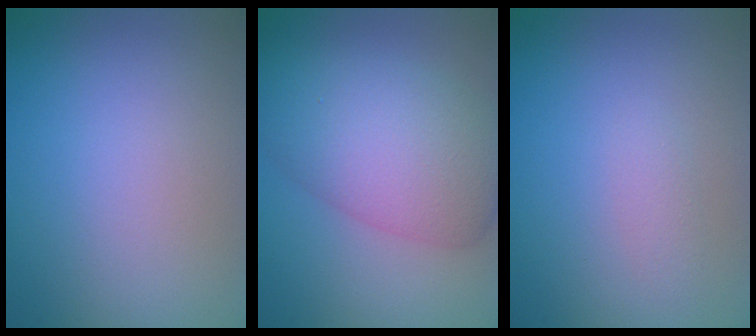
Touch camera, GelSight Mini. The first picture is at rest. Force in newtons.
{"total": 7.8, "press": 7.7, "slide": 0.6}
{"total": 1.0, "press": 1.0, "slide": 0.0}